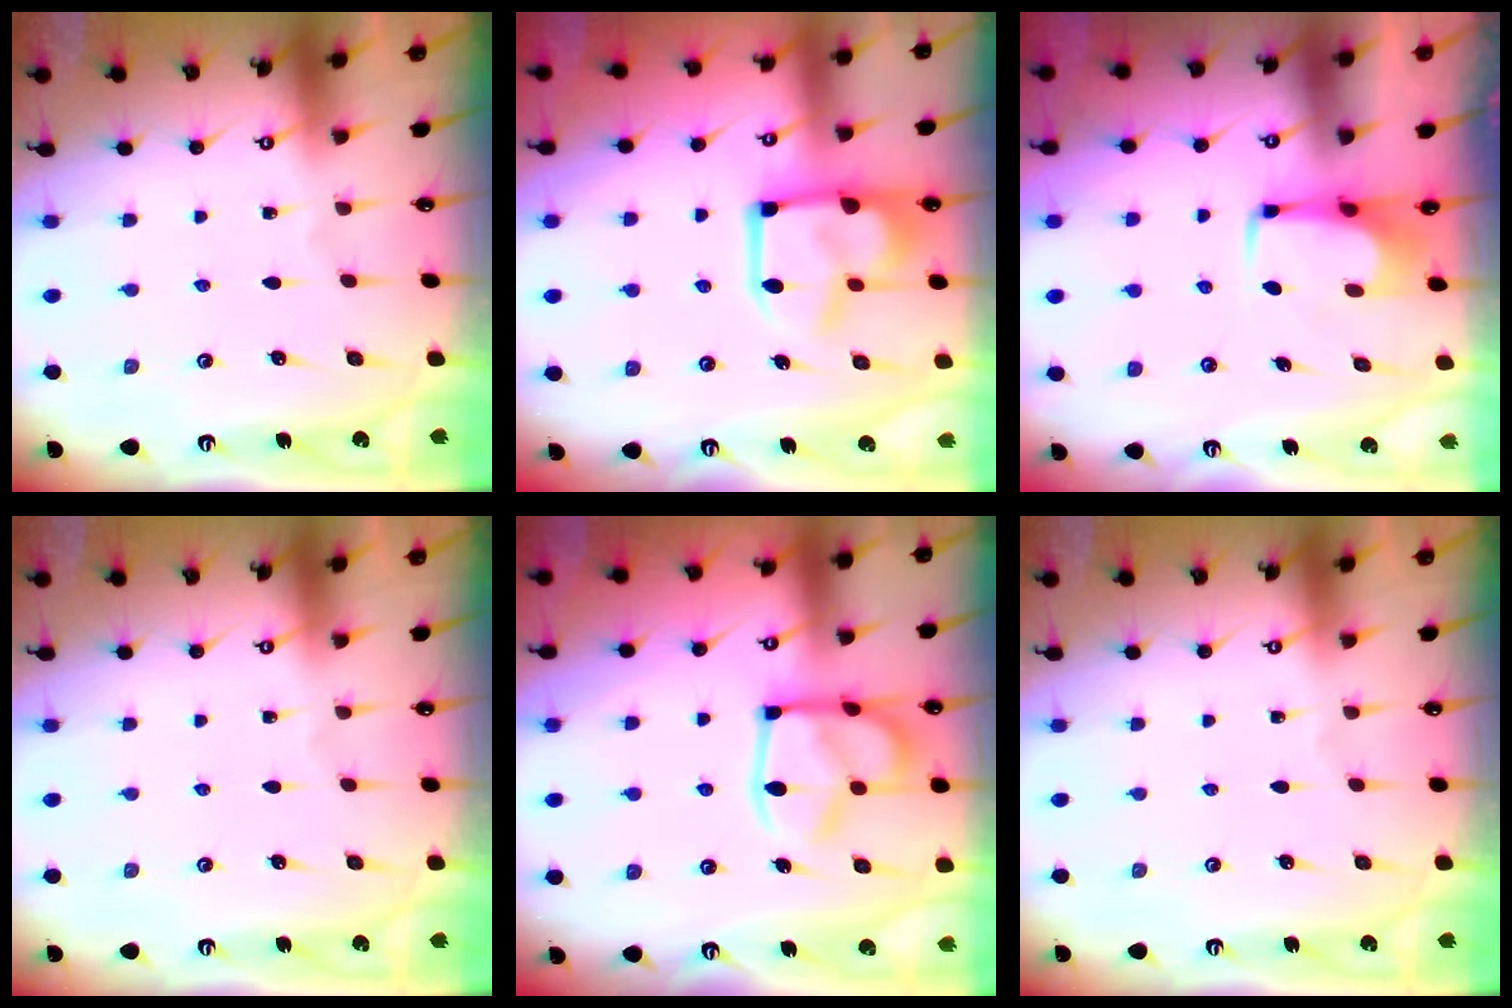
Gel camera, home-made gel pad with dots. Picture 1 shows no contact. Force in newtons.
{"total": 9.4, "press": 9.4, "slide": 1.3}
{"total": 1.8, "press": 1.6, "slide": 0.6}
{"total": 0.0}
{"total": 15.1, "press": 15.0, "slide": 1.7}
{"total": 0.0}